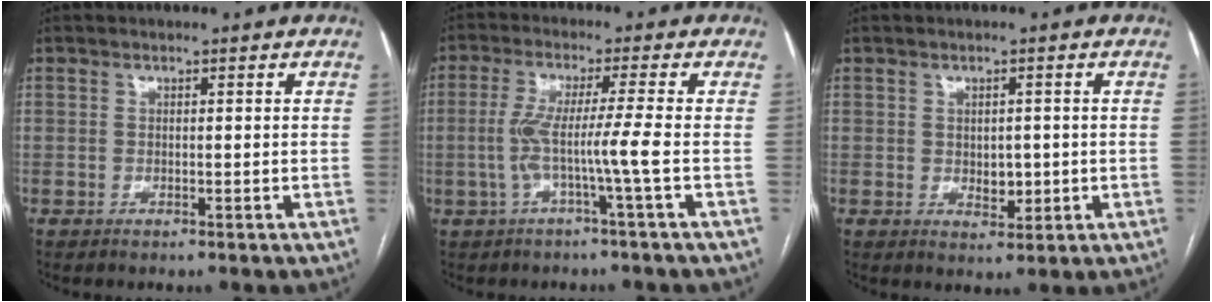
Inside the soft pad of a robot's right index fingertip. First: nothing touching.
{"total": 6.3, "force": [-1.5, -1.4, 6.0], "torque": [-0.125, 0.007, -0.028]}
{"total": 3.0, "force": [-0.2, 2.0, 2.2], "torque": [-0.027, -0.002, 0.006]}